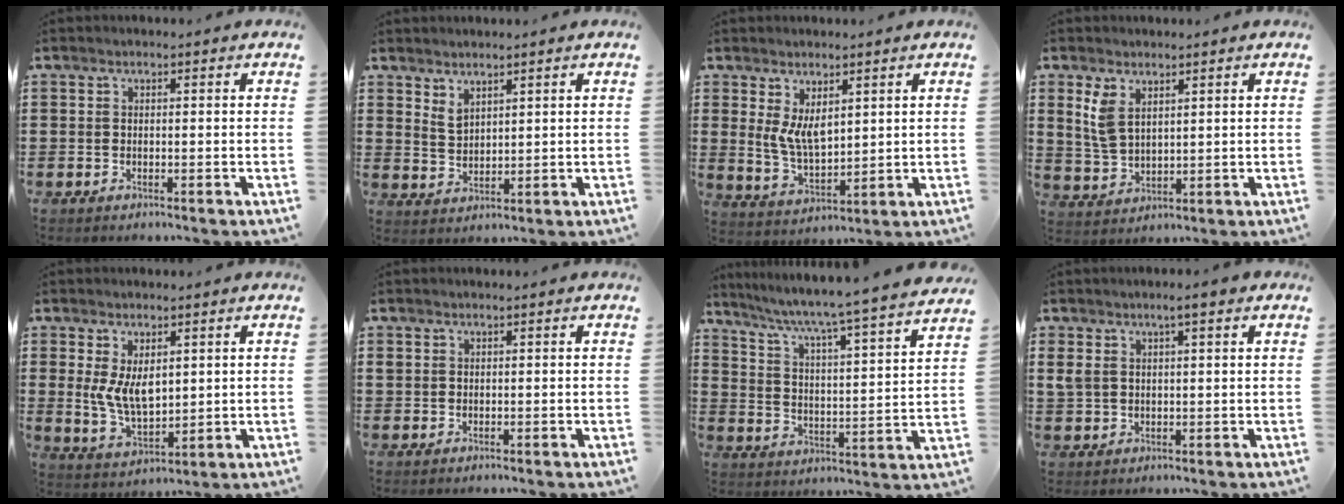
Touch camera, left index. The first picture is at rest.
{"total": 2.7, "force": [2.3, 1.2, 0.8], "torque": [-0.022, -0.001, 0.044]}
{"total": 6.0, "force": [2.7, 2.8, 4.5], "torque": [-0.092, -0.010, 0.046]}
{"total": 4.9, "force": [2.7, 2.7, 3.1], "torque": [-0.078, 0.003, 0.047]}
{"total": 6.4, "force": [1.7, 3.7, 4.9], "torque": [-0.100, -0.005, 0.025]}
{"total": 0.9, "force": [0.4, 0.7, 0.3], "torque": [-0.008, 0.006, 0.007]}
{"total": 4.8, "force": [4.1, -1.1, 2.4], "torque": [-0.066, -0.051, 0.054]}
{"total": 3.6, "force": [1.8, 1.3, 2.9], "torque": [-0.061, 0.006, 0.030]}